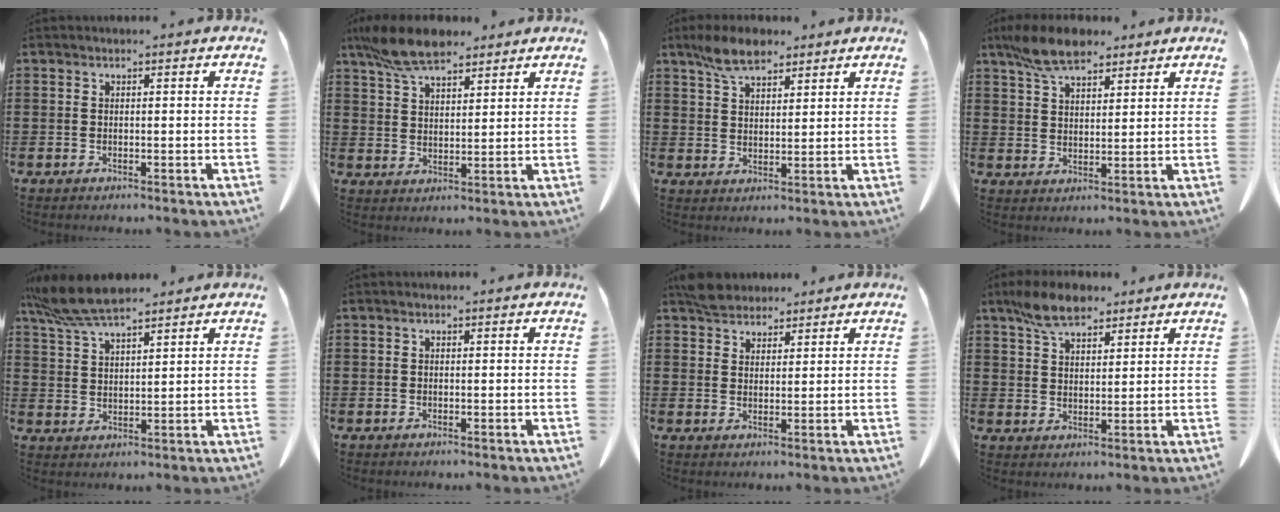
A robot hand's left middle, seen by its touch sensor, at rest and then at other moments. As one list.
[{"total": 8.9, "force": [7.1, 2.8, 4.5], "torque": [-0.108, -0.008, 0.134]}, {"total": 6.5, "force": [4.9, 2.8, 3.2], "torque": [-0.078, 0.003, 0.092]}, {"total": 7.8, "force": [6.2, 2.9, 3.9], "torque": [-0.094, -0.003, 0.117]}, {"total": 7.8, "force": [6.5, 1.6, 3.9], "torque": [-0.095, -0.012, 0.121]}, {"total": 0.0}, {"total": 3.9, "force": [3.4, 1.6, 0.7], "torque": [-0.025, 0.003, 0.067]}, {"total": 7.2, "force": [5.4, 3.1, 3.7], "torque": [-0.088, 0.004, 0.102]}]